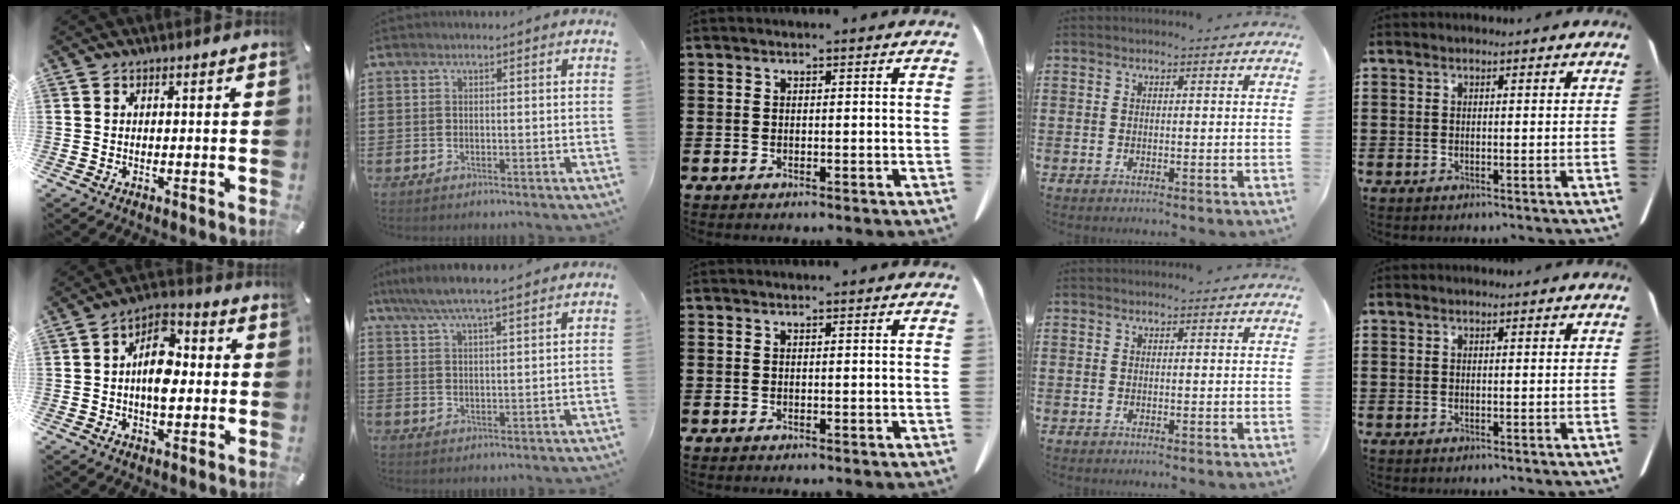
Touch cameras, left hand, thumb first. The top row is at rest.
{"thumb": {"total": 9.8, "force": [-0.4, 6.1, 7.7], "torque": [-0.117, 0.004, -0.012]}, "index": {"total": 5.3, "force": [4.5, 0.4, 2.9], "torque": [-0.068, -0.011, 0.078]}}